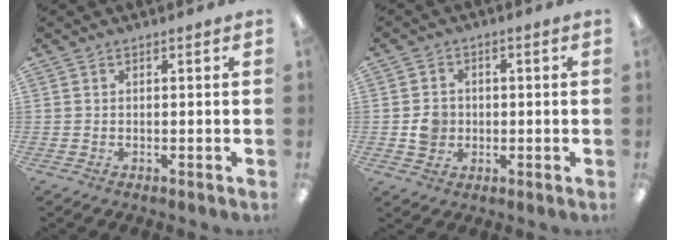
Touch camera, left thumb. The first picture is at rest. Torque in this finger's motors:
{"motor_torque": [-0.03, 0.04, -0.04, 0.04, 0.00]}